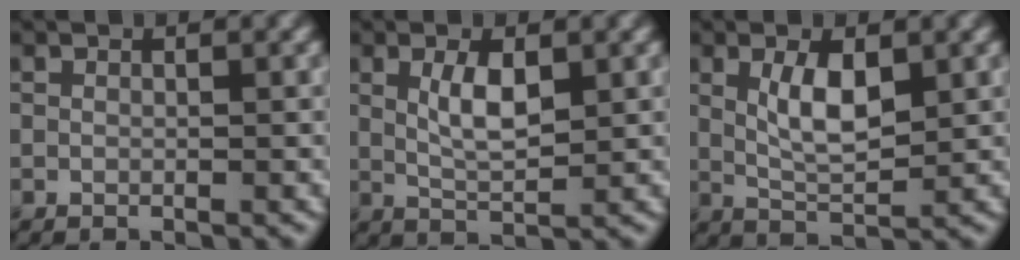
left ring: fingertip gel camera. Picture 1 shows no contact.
{"total": 3.3, "force": [0.9, 1.2, 2.9], "torque": [-0.060, -0.001, 0.018]}
{"total": 3.9, "force": [1.0, 1.5, 3.5], "torque": [-0.070, -0.002, 0.022]}